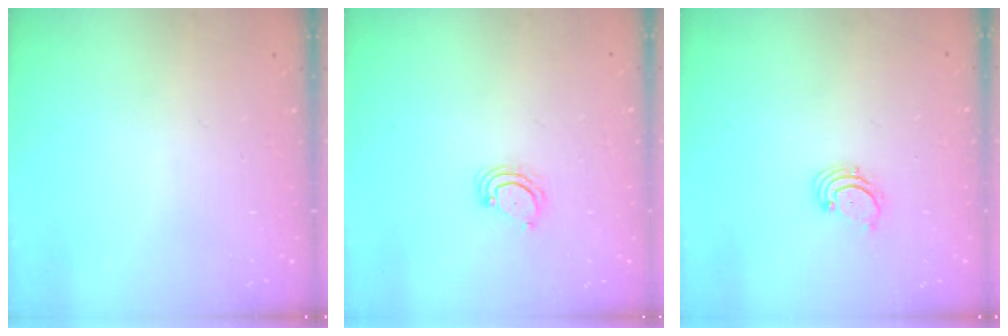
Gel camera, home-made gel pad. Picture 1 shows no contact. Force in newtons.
{"total": 2.3, "press": 2.3, "slide": 0.2}
{"total": 1.7, "press": 1.6, "slide": 0.2}